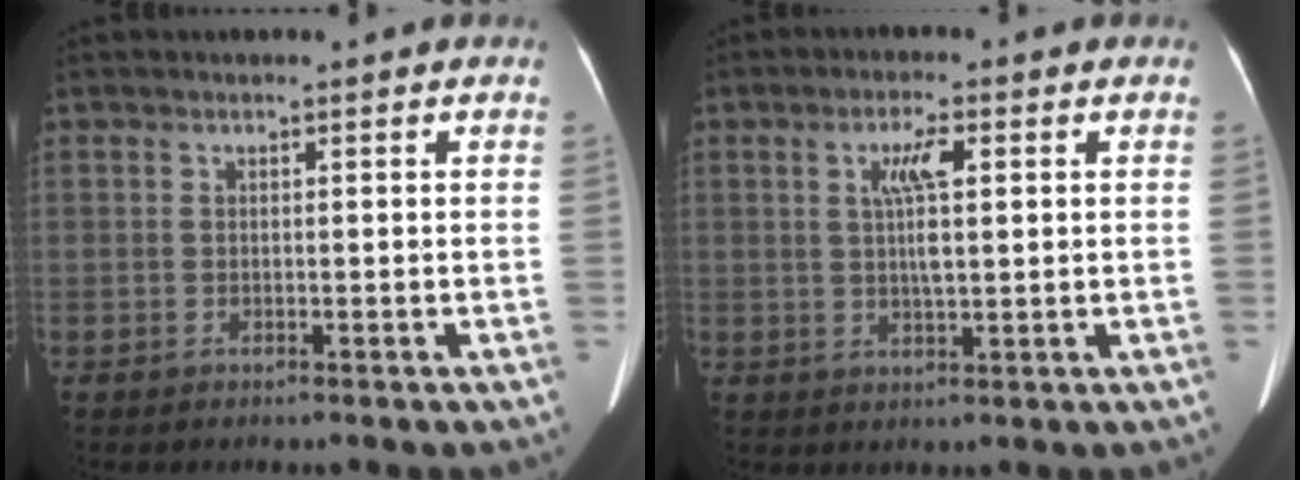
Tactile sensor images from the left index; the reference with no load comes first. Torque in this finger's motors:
{"motor_torque": [0.53, -0.07, 0.15, 0.09]}